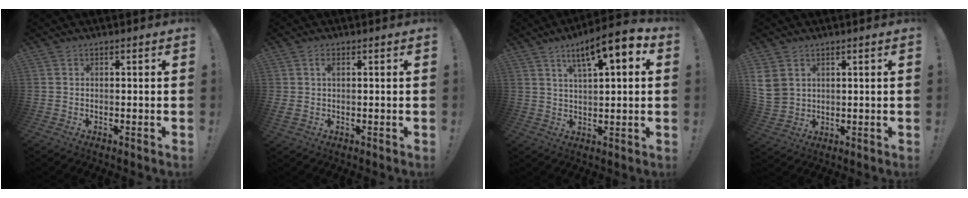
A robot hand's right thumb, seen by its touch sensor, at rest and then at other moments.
{"total": 2.0, "force": [0.6, 0.6, 1.8], "torque": [-0.033, 0.000, 0.008]}
{"total": 10.1, "force": [4.9, 2.1, 8.6], "torque": [-0.137, -0.024, 0.078]}
{"total": 6.7, "force": [2.9, 4.9, 3.6], "torque": [-0.085, -0.008, 0.059]}